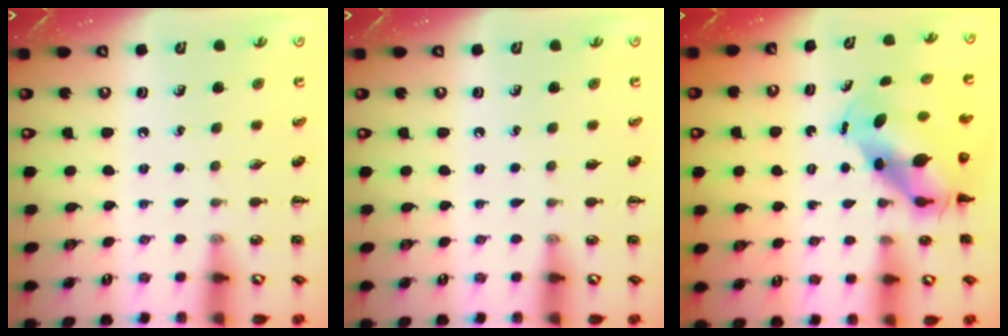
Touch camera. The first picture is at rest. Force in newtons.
{"total": 0.0}
{"total": 6.8, "press": 6.6, "slide": 1.6}